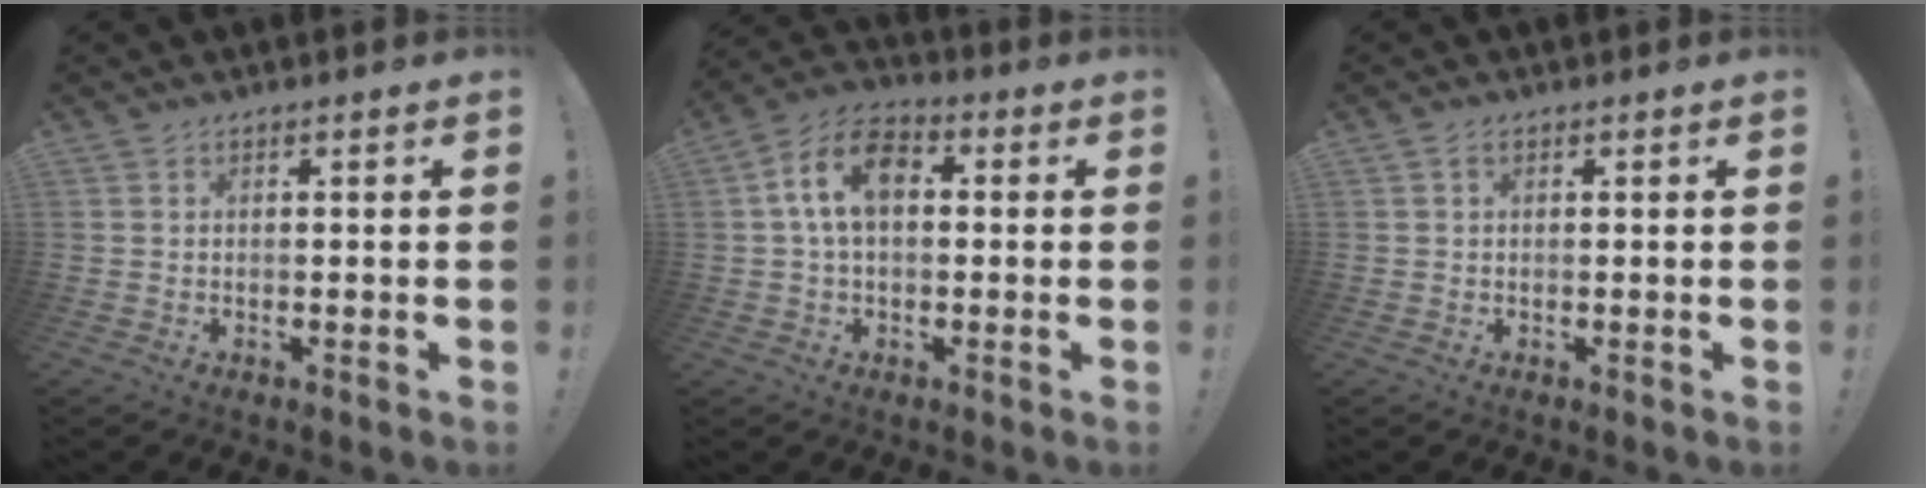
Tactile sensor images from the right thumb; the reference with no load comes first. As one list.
[{"total": 11.7, "force": [1.9, 7.5, 8.8], "torque": [-0.153, 0.016, 0.039]}, {"total": 0.9, "force": [0.4, 0.6, 0.5], "torque": [-0.008, 0.002, 0.006]}]